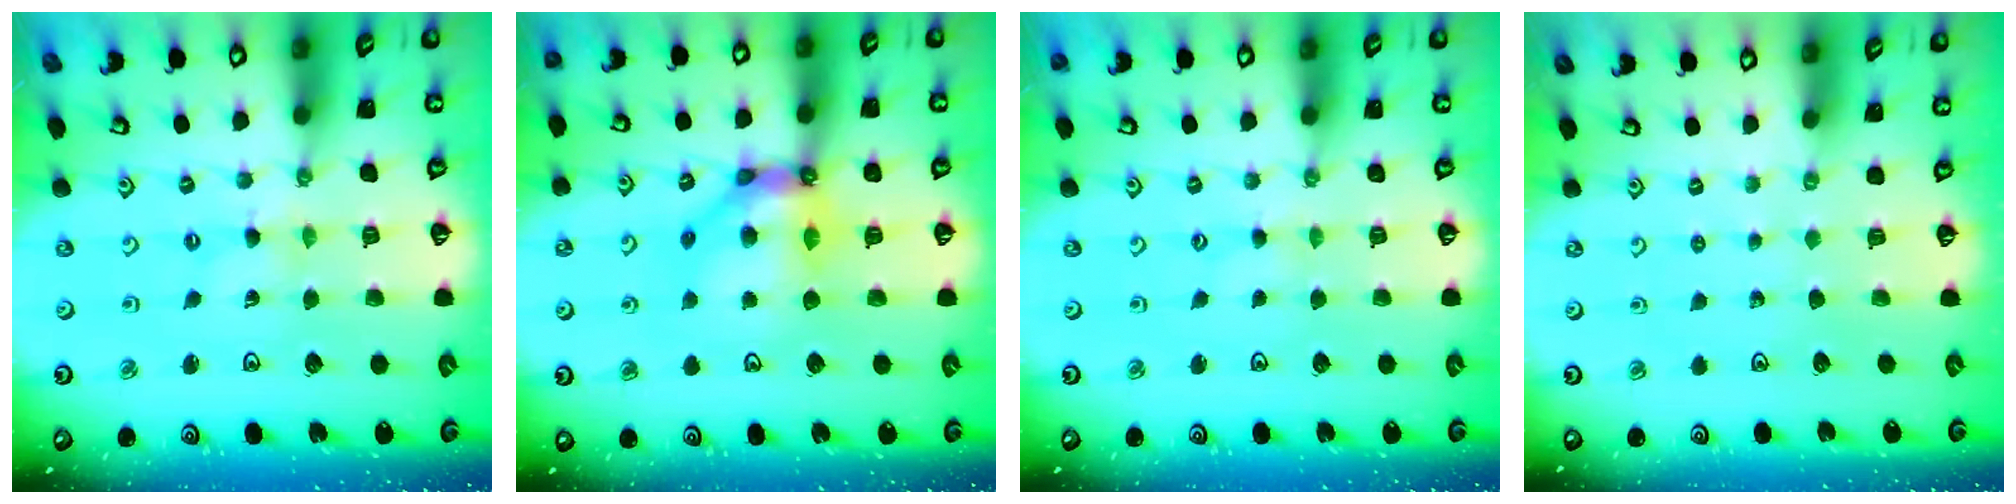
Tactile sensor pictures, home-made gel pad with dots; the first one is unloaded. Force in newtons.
{"total": 11.2, "press": 11.2, "slide": 1.0}
{"total": 0.0}
{"total": 0.0}